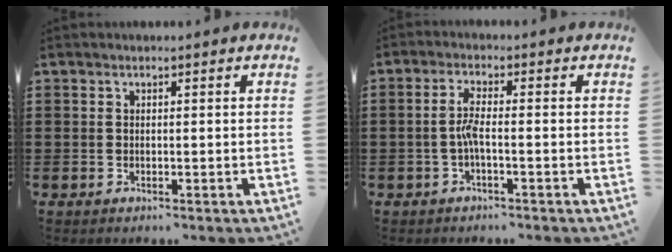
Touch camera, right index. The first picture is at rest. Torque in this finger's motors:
{"motor_torque": [0.70, -0.68, 0.30, 0.12]}